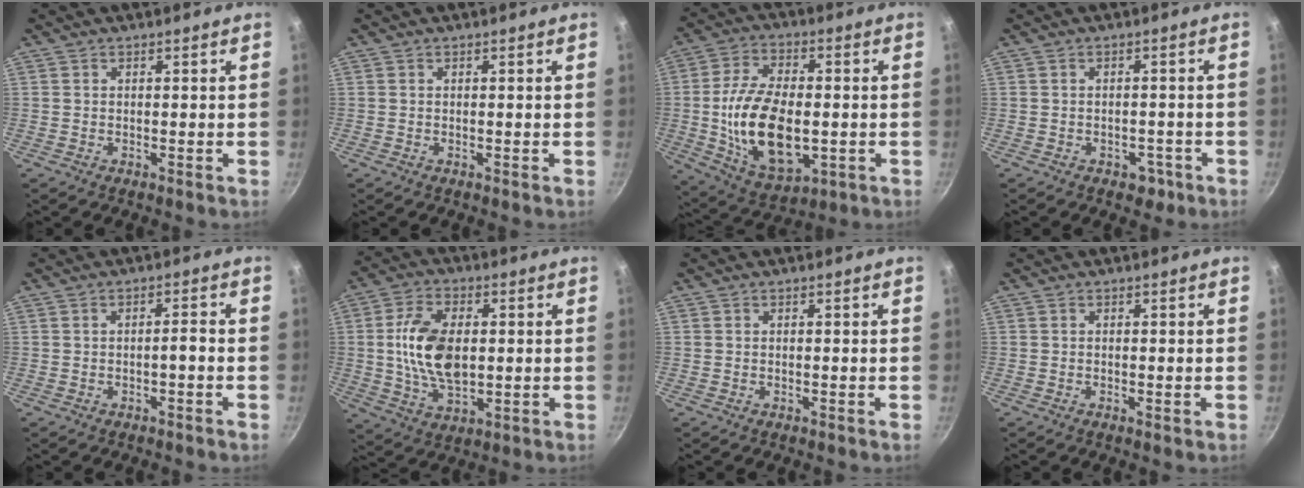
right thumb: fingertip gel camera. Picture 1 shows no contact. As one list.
[{"total": 0.0}, {"total": 19.0, "force": [-2.1, 10.3, 15.9], "torque": [-0.277, -0.001, -0.021]}, {"total": 3.1, "force": [-1.8, 2.1, 1.4], "torque": [-0.003, 0.012, -0.019]}, {"total": 1.9, "force": [-0.6, 0.6, 1.7], "torque": [-0.026, 0.014, -0.009]}, {"total": 13.7, "force": [1.0, 7.8, 11.2], "torque": [-0.202, -0.001, 0.022]}, {"total": 0.0}, {"total": 0.7, "force": [-0.2, 0.2, 0.7], "torque": [-0.011, -0.003, -0.003]}]